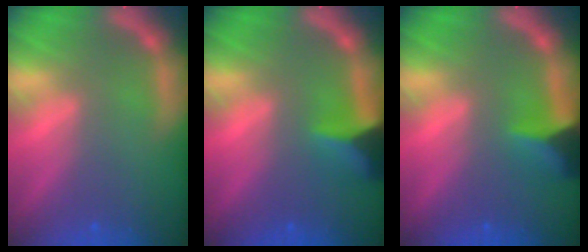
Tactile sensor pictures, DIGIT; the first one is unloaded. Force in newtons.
{"total": 4.4}
{"total": 4.0}